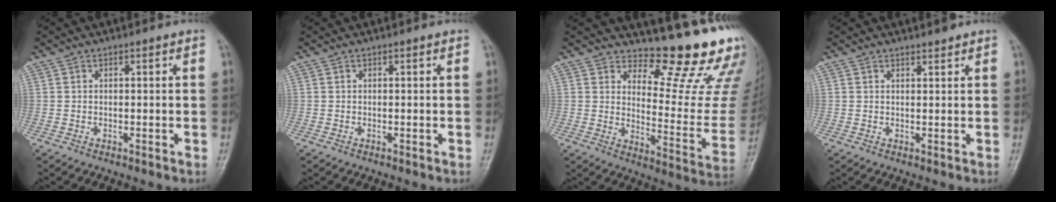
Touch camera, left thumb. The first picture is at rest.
{"total": 0.0}
{"total": 16.7, "force": [15.1, 3.0, 6.4], "torque": [-0.045, -0.175, 0.187]}
{"total": 1.4, "force": [1.3, 0.2, 0.5], "torque": [-0.004, -0.011, 0.021]}